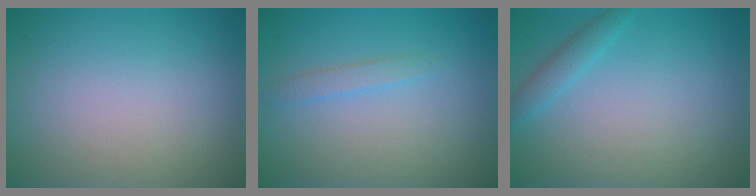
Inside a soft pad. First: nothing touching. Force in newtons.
{"total": 1.2, "press": 1.2, "slide": 0.1}
{"total": 1.5, "press": 1.5, "slide": 0.1}